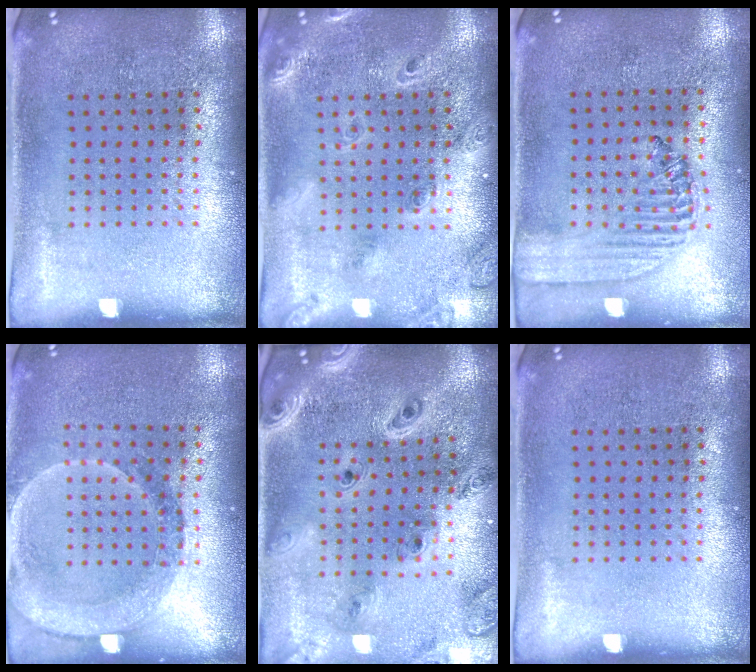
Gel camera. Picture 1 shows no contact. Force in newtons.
{"total": 2.0, "press": 1.7, "slide": 0.9}
{"total": 1.4, "press": 1.4, "slide": 0.5}
{"total": 1.6, "press": 1.5, "slide": 0.6}
{"total": 2.5, "press": 2.3, "slide": 1.1}
{"total": 0.0}